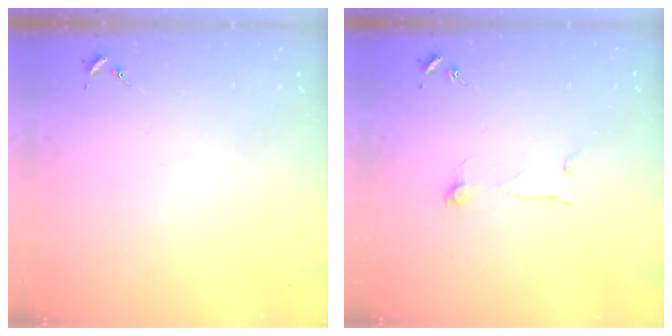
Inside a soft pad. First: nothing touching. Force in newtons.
{"total": 4.5, "press": 4.5, "slide": 0.3}